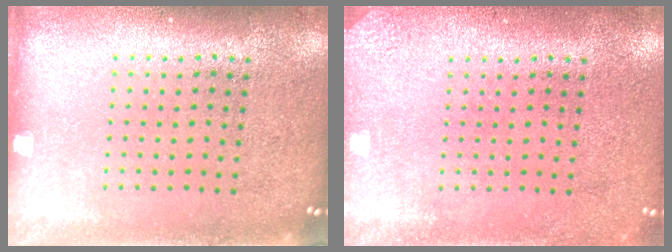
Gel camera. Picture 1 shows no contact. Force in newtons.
{"total": 1.7, "press": 1.7, "slide": 0.2}